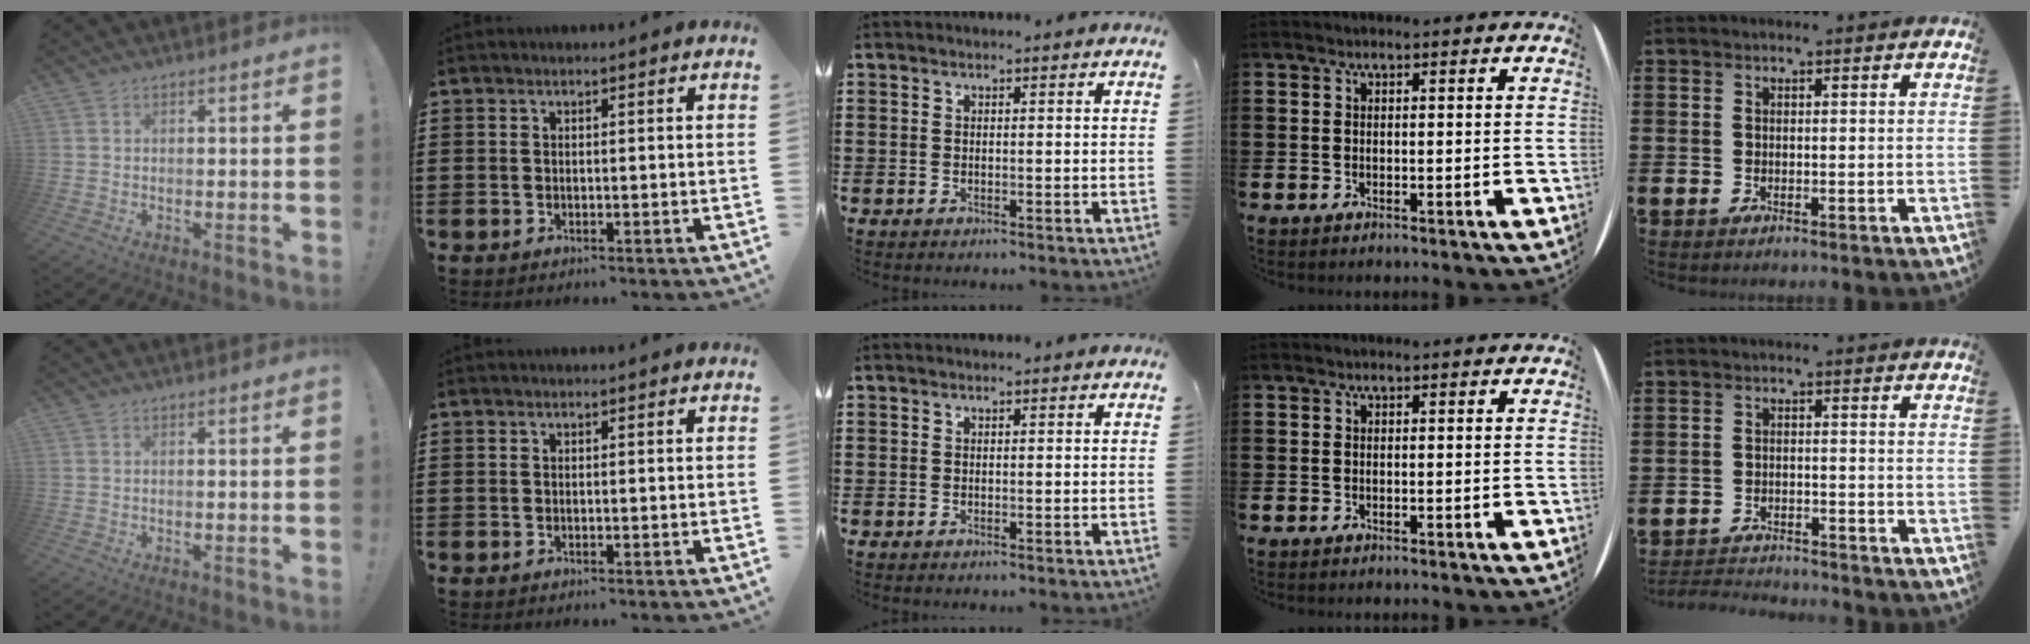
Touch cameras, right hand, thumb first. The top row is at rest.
{"little": {"total": 2.4, "force": [-2.4, 0.2, -0.2], "torque": [-0.003, 0.001, -0.054]}}